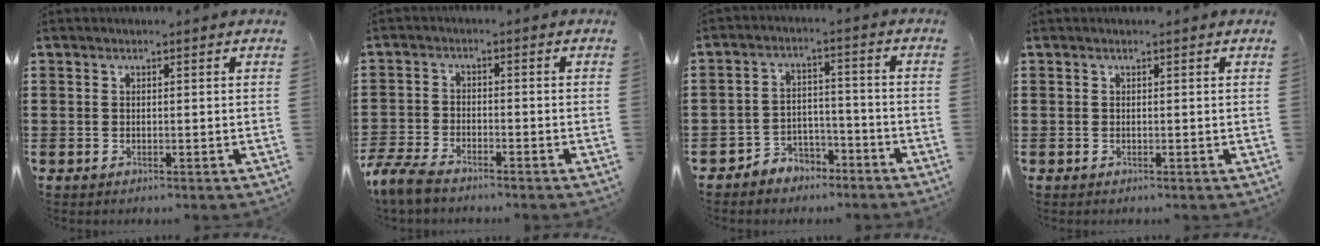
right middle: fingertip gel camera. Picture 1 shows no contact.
{"total": 4.7, "force": [-4.1, 1.1, 1.9], "torque": [-0.068, -0.009, -0.089]}
{"total": 4.1, "force": [-3.8, 1.7, 0.2], "torque": [-0.011, 0.009, -0.078]}
{"total": 0.0}